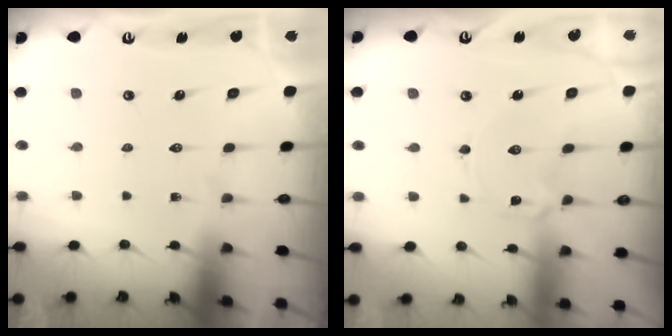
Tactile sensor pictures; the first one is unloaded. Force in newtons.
{"total": 1.7, "press": 1.7, "slide": 0.3}